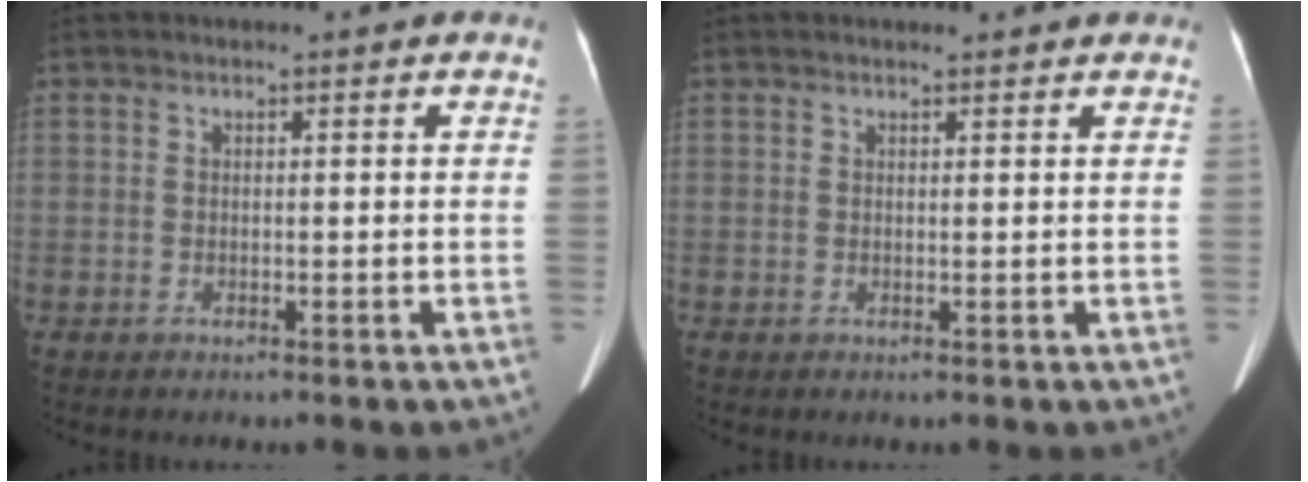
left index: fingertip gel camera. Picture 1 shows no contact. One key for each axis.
{"total": 2.8, "fx": 2.6, "fy": 0.6, "fz": 0.8, "tx": -0.012, "ty": 0.014, "tz": 0.028}